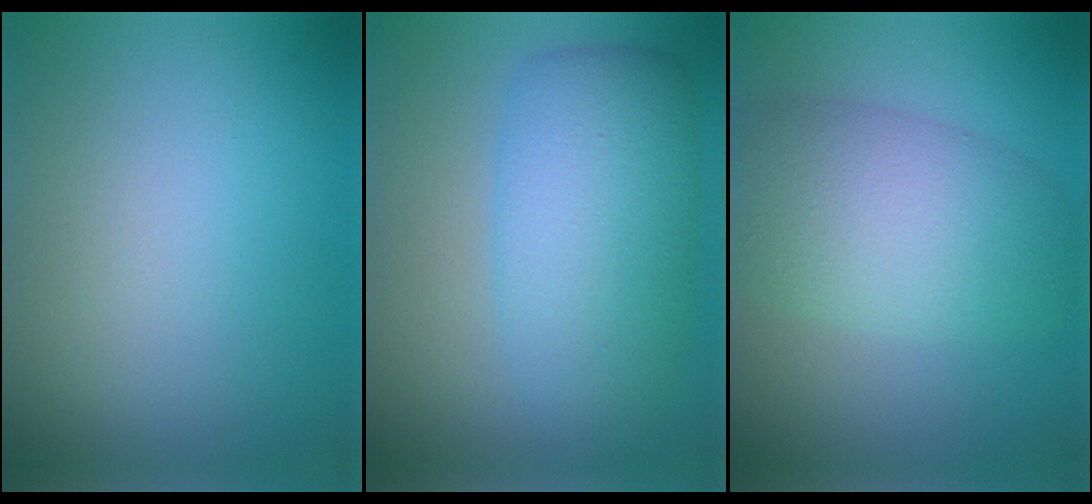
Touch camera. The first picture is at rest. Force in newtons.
{"total": 7.2, "press": 7.2, "slide": 0.1}
{"total": 7.6, "press": 7.6, "slide": 0.2}